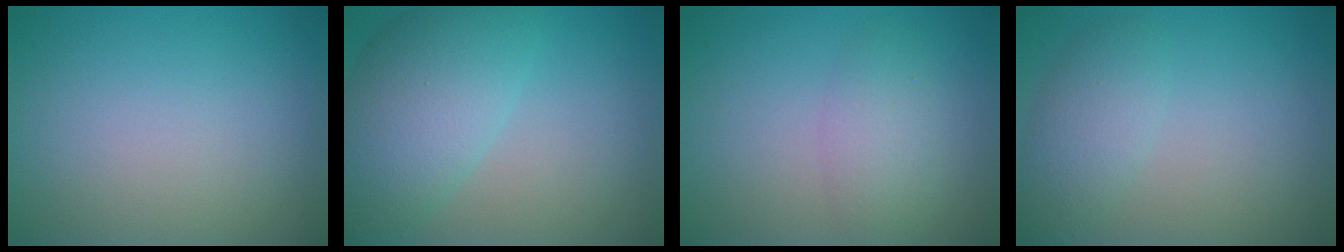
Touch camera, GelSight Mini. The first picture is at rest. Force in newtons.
{"total": 7.4, "press": 7.4, "slide": 0.1}
{"total": 2.7, "press": 2.7, "slide": 0.1}
{"total": 3.0, "press": 3.0, "slide": 0.1}